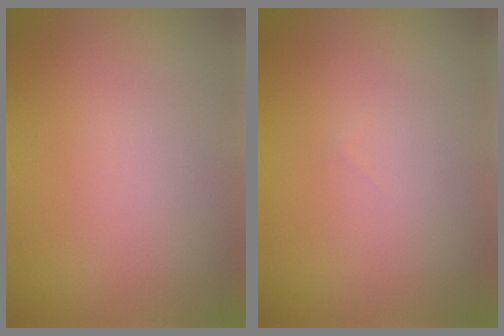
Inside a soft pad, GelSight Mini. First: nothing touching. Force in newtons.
{"total": 0.0}